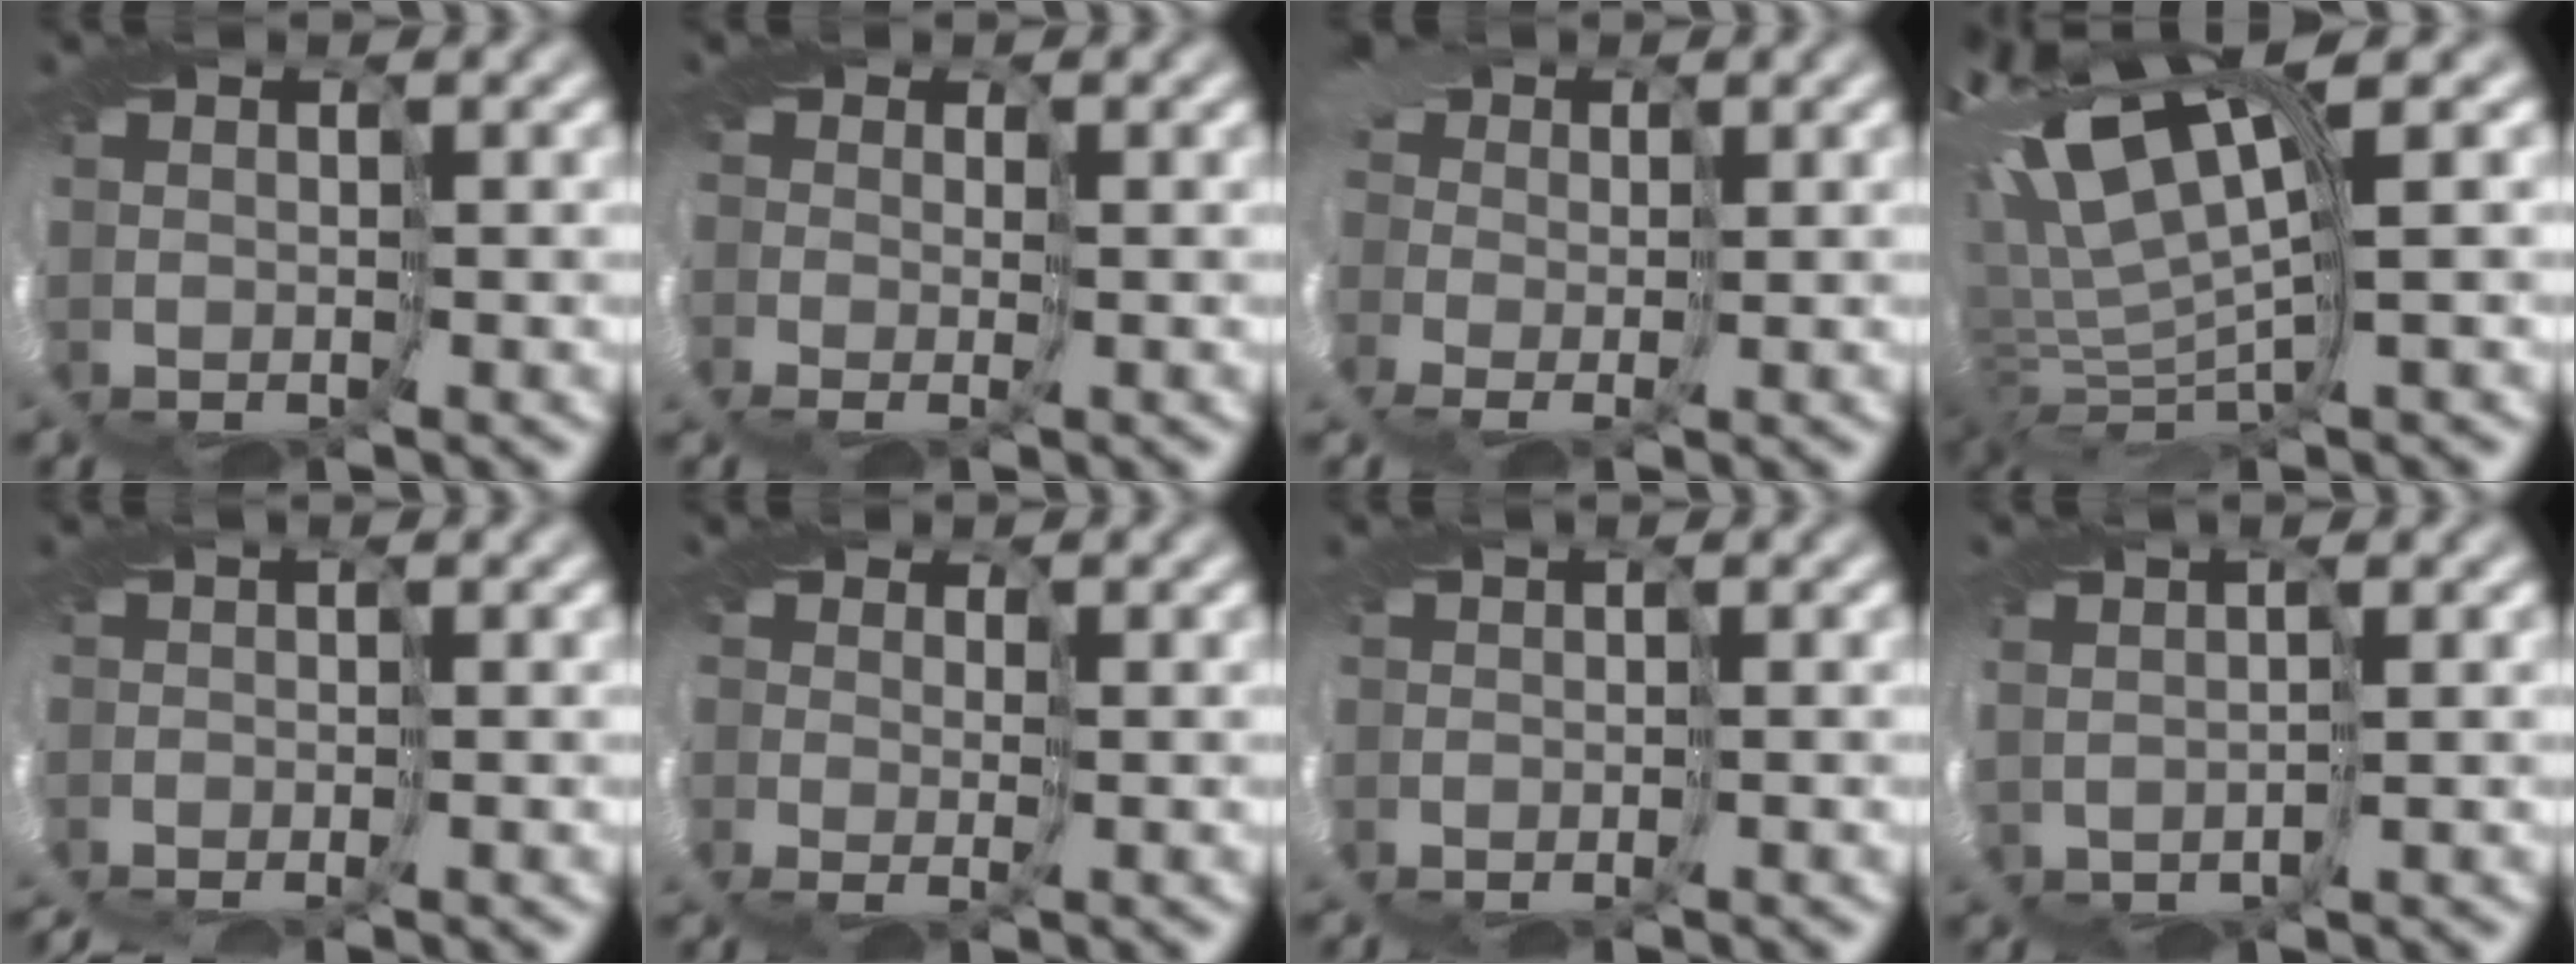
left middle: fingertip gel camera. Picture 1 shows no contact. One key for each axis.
{"total": 3.1, "fx": -0.1, "fy": 2.3, "fz": 2.1, "tx": -0.033, "ty": -0.001, "tz": -0.005}
{"total": 8.9, "fx": 0.3, "fy": 7.0, "fz": 5.5, "tx": -0.105, "ty": 0.001, "tz": -0.036}
{"total": 9.7, "fx": 3.3, "fy": 3.2, "fz": 8.5, "tx": -0.211, "ty": 0.006, "tz": 0.065}
{"total": 3.2, "fx": -2.8, "fy": 0.3, "fz": 1.6, "tx": -0.031, "ty": -0.007, "tz": -0.051}
{"total": 2.9, "fx": 0.1, "fy": 2.2, "fz": 1.8, "tx": -0.032, "ty": -0.004, "tz": -0.001}
{"total": 1.1, "fx": -0.9, "fy": -0.2, "fz": 0.6, "tx": -0.001, "ty": -0.002, "tz": -0.015}
{"total": 1.1, "fx": 0.6, "fy": 0.4, "fz": 0.8, "tx": -0.001, "ty": 0.014, "tz": -0.012}